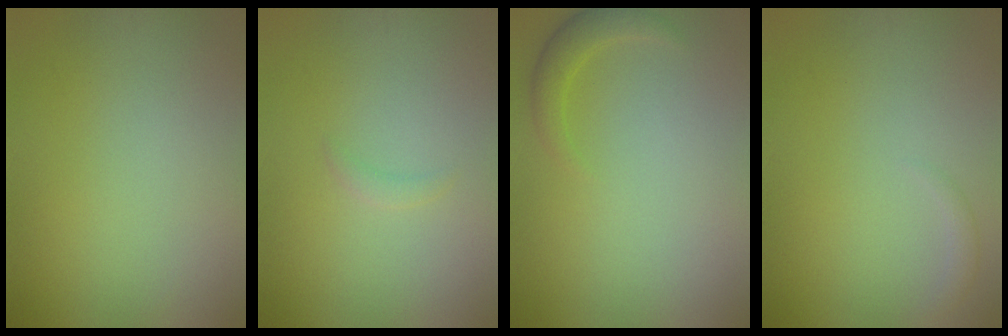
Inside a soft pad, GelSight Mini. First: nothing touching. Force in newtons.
{"total": 0.7, "press": 0.7, "slide": 0.1}
{"total": 1.6, "press": 1.6, "slide": 0.1}
{"total": 0.8, "press": 0.8, "slide": 0.0}